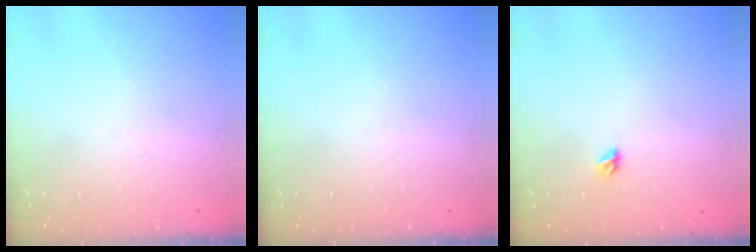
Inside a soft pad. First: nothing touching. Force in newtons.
{"total": 0.0}
{"total": 3.5, "press": 3.5, "slide": 0.8}